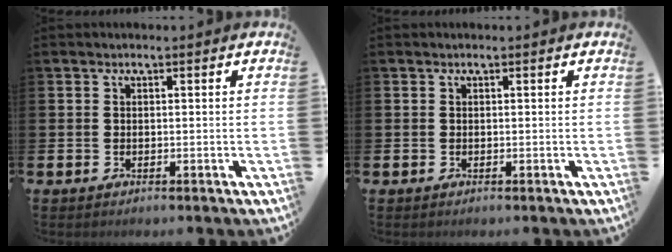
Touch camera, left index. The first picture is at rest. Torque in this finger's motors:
{"motor_torque": [-0.06, 0.06, 0.00, 0.00]}